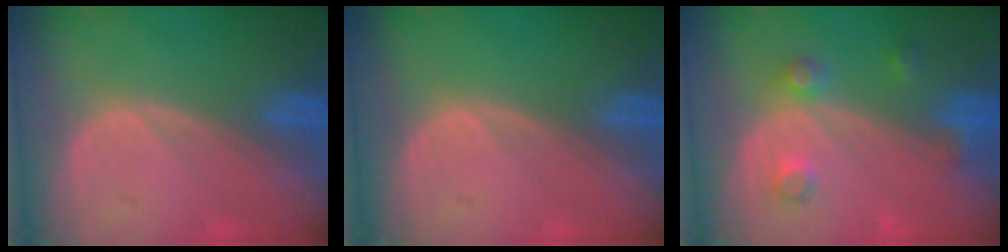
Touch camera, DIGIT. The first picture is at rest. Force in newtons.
{"total": 0.0}
{"total": 3.7, "press": 3.4, "slide": 1.5}